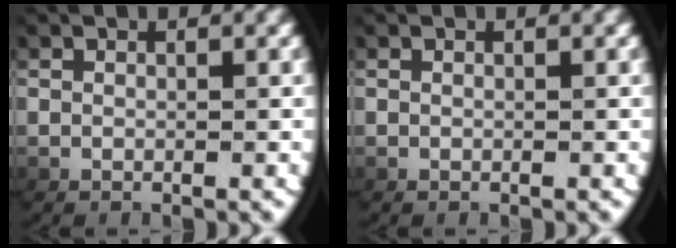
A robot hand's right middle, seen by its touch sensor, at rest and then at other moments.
{"total": 0.0}